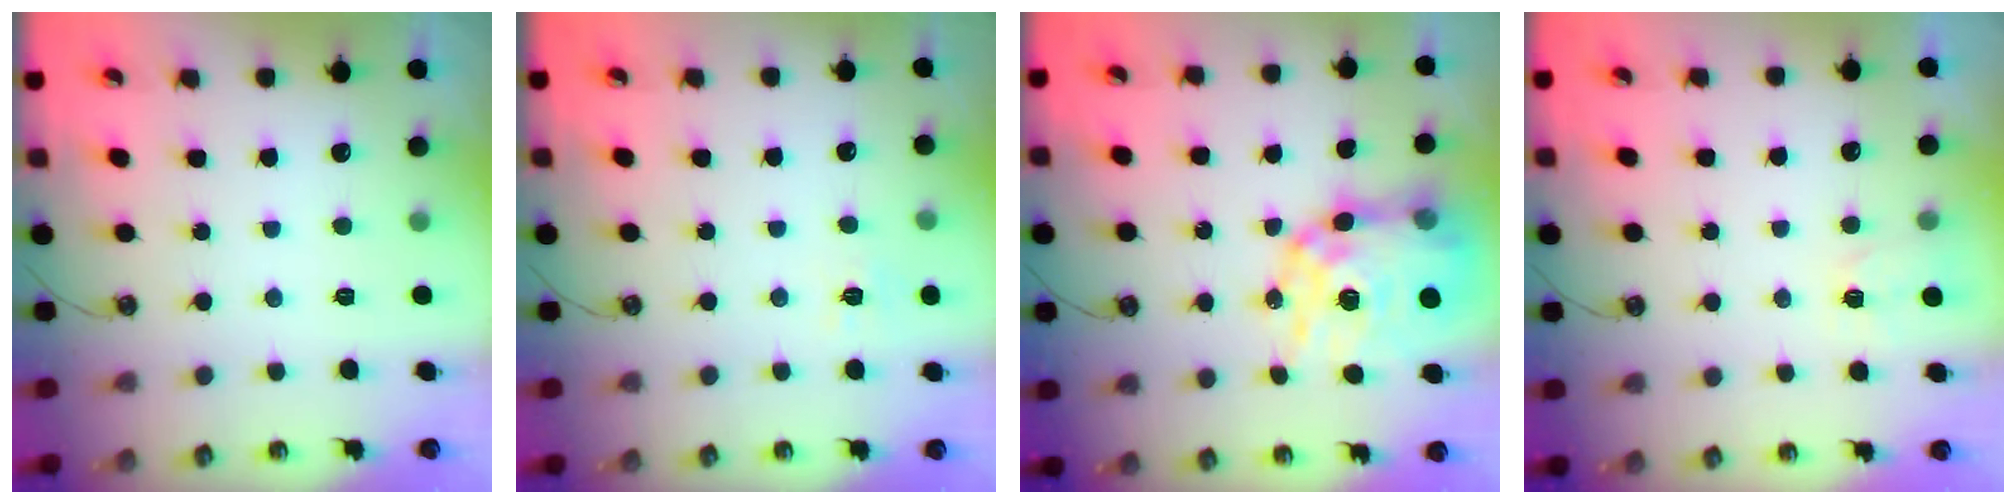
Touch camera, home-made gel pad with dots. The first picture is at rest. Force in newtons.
{"total": 6.7, "press": 6.6, "slide": 0.8}
{"total": 19.9, "press": 19.9, "slide": 1.5}
{"total": 3.4, "press": 3.3, "slide": 0.5}